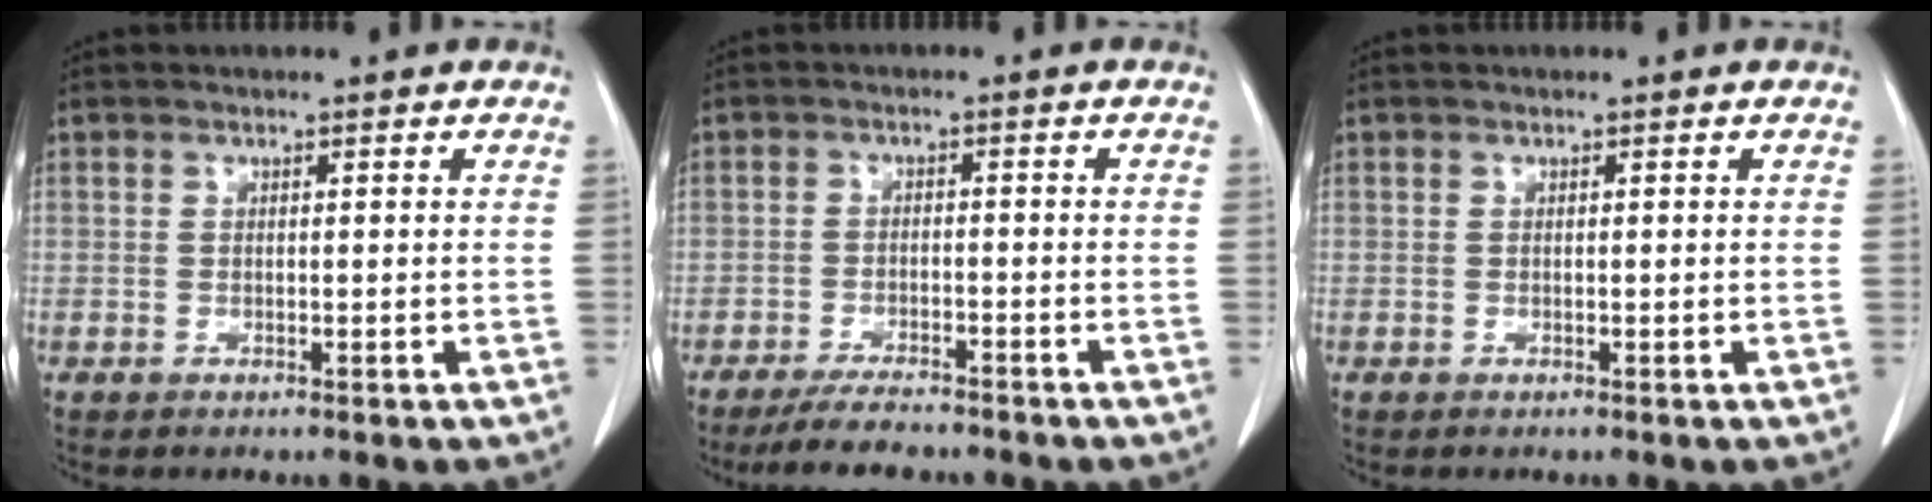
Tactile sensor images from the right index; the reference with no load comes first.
{"total": 5.1, "force": [-4.6, 1.2, 1.9], "torque": [-0.033, -0.010, -0.078]}
{"total": 0.0}